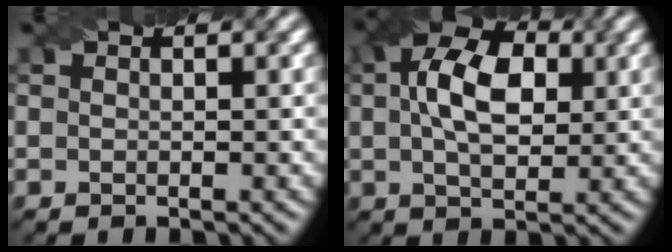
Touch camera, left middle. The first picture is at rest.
{"total": 7.9, "force": [1.7, 4.6, 6.2], "torque": [-0.113, 0.018, 0.022]}